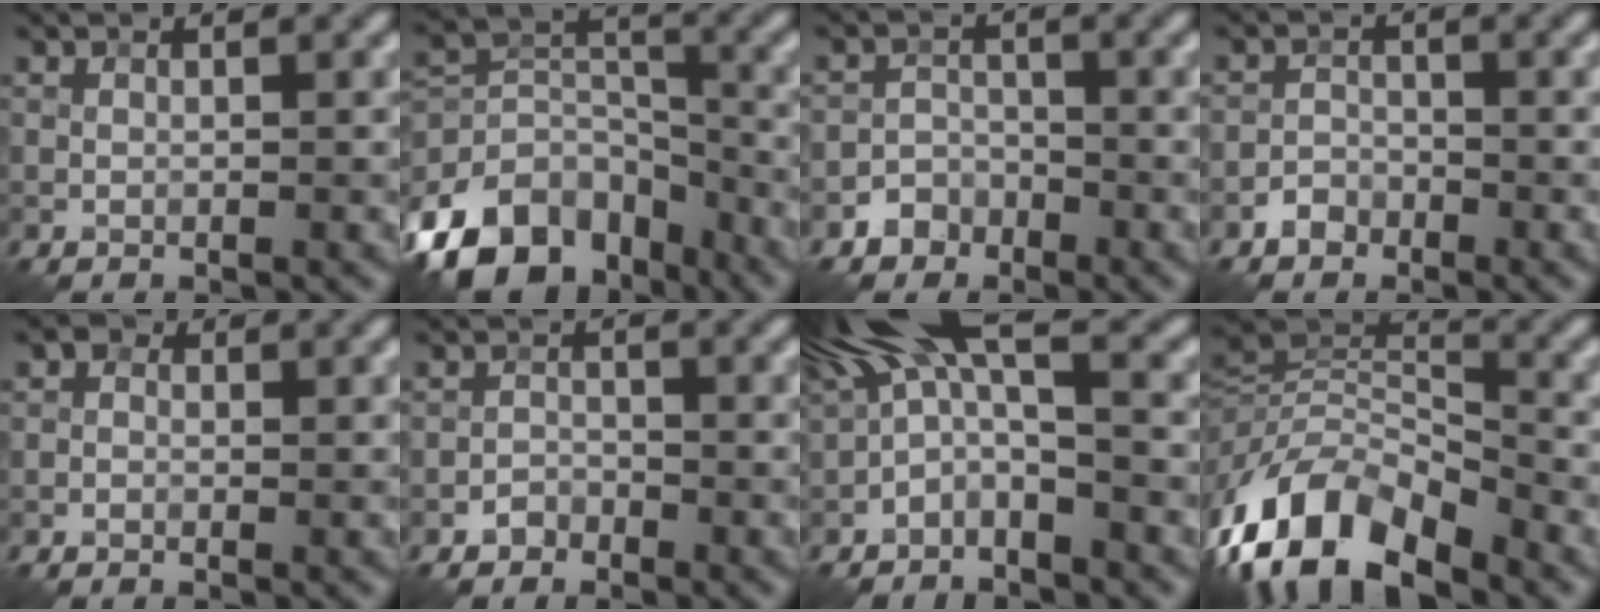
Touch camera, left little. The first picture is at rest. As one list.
[{"total": 12.0, "force": [-8.0, 7.0, 5.7], "torque": [-0.118, 0.008, -0.148]}, {"total": 2.2, "force": [-1.7, 1.5, 0.1], "torque": [0.010, 0.009, -0.033]}, {"total": 1.8, "force": [-1.4, 1.1, 0.3], "torque": [0.002, 0.008, -0.028]}, {"total": 1.0, "force": [0.0, 0.8, 0.6], "torque": [-0.010, 0.000, -0.011]}, {"total": 1.4, "force": [-1.2, 0.7, 0.1], "torque": [0.002, 0.006, -0.025]}, {"total": 6.2, "force": [-0.1, 2.3, 5.7], "torque": [-0.111, 0.032, -0.022]}, {"total": 12.0, "force": [-6.5, 5.9, 8.1], "torque": [-0.158, 0.000, -0.131]}]